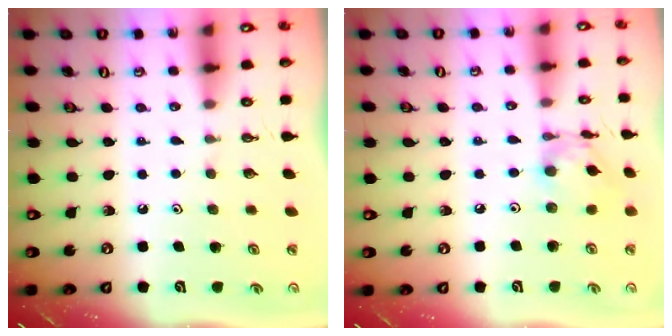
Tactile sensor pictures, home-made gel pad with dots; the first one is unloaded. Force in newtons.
{"total": 10.5, "press": 10.4, "slide": 0.8}